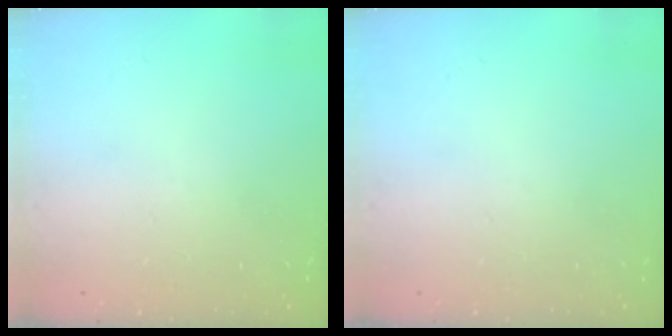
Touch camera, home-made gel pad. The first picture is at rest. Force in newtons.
{"total": 0.0}